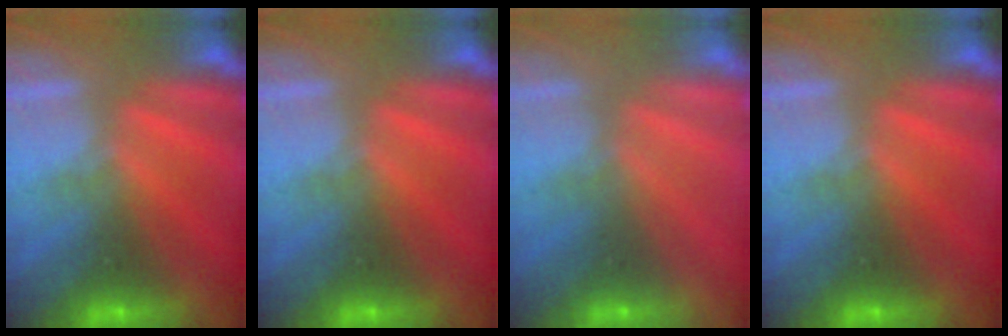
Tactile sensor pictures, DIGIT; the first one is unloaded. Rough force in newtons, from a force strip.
{"total": 0.0}
{"total": 2.9}
{"total": 0.0}